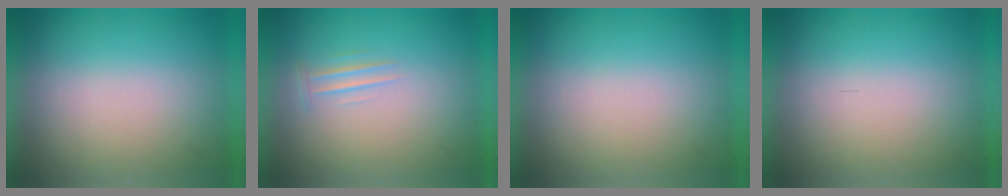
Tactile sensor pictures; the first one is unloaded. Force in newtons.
{"total": 1.0}
{"total": 0.0}
{"total": 0.0}